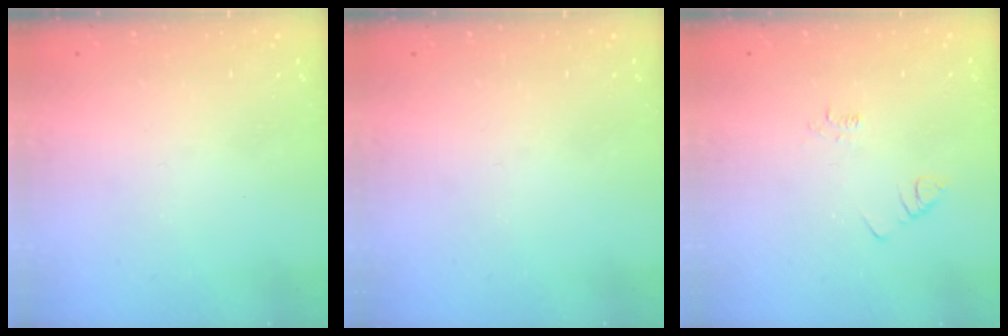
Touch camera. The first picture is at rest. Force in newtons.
{"total": 0.0}
{"total": 2.1, "press": 2.1, "slide": 0.4}